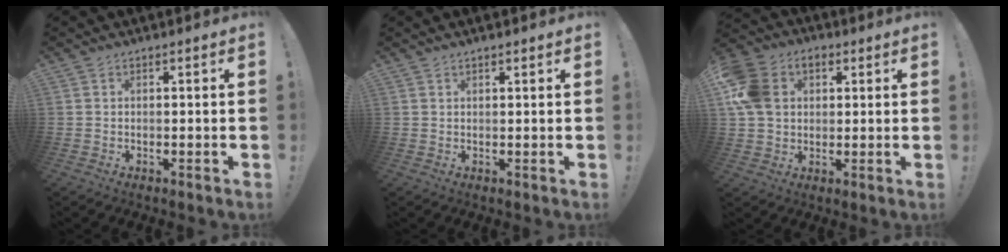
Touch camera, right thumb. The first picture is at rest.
{"total": 0.8, "force": [0.7, 0.0, 0.4], "torque": [-0.005, -0.002, 0.012]}
{"total": 13.7, "force": [3.0, 10.7, 8.0], "torque": [-0.141, 0.003, 0.062]}